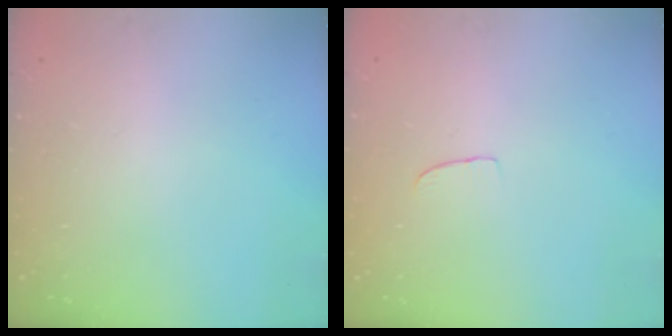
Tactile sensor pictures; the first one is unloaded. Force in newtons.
{"total": 2.6, "press": 2.6, "slide": 0.2}